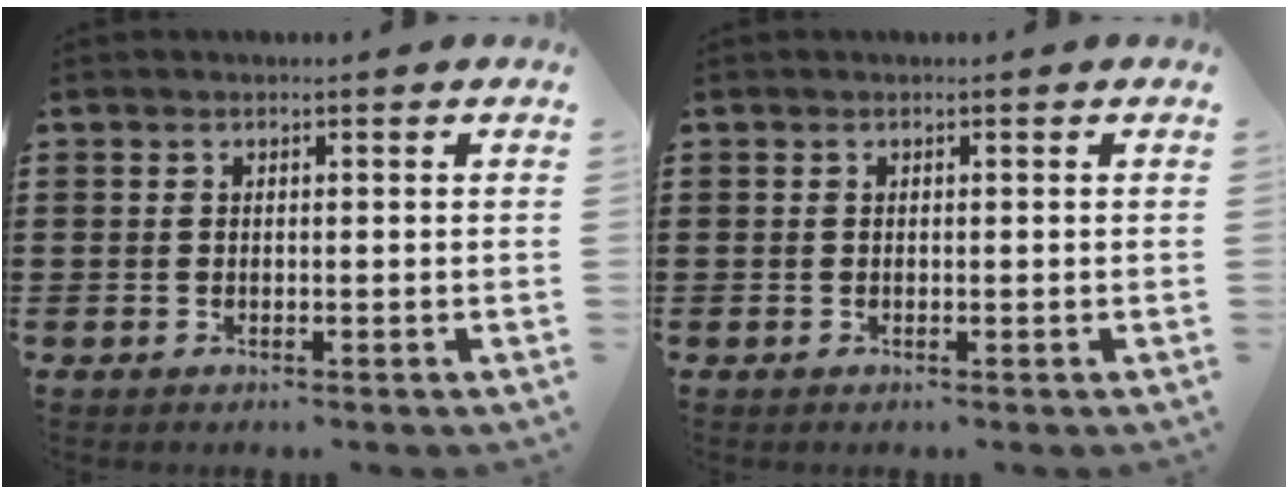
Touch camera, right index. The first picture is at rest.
{"total": 0.0}